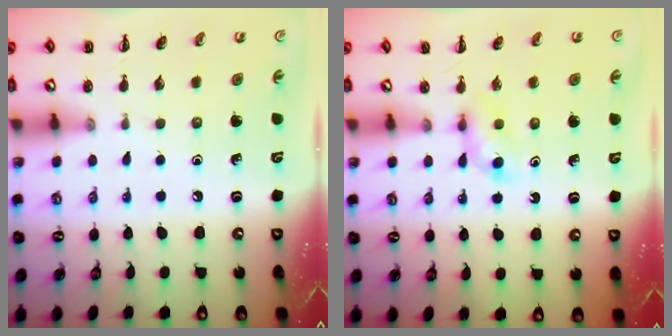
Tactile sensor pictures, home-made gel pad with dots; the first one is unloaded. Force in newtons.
{"total": 3.5, "press": 3.2, "slide": 1.5}